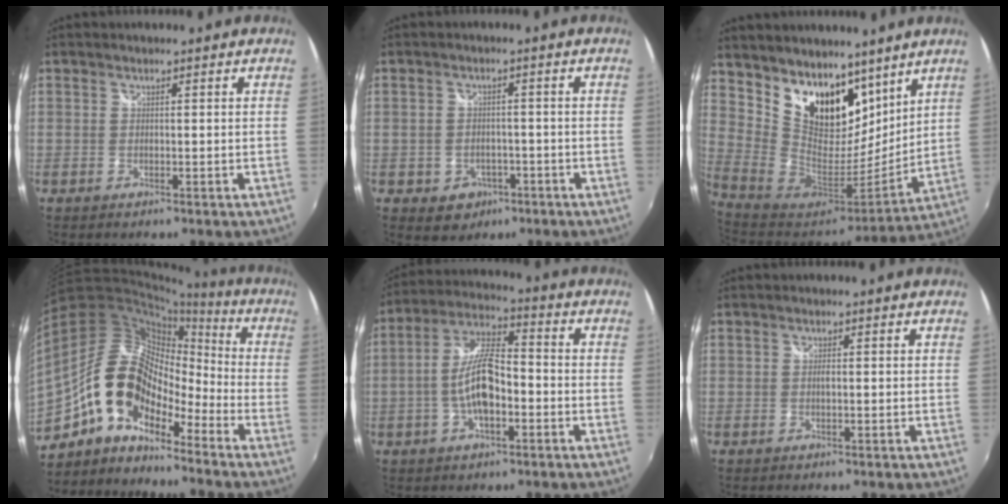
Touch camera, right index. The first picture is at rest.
{"total": 5.3, "force": [-2.3, 4.4, 1.6], "torque": [-0.045, 0.006, -0.022]}
{"total": 19.1, "force": [11.8, 11.6, 9.6], "torque": [-0.201, 0.003, 0.227]}
{"total": 14.5, "force": [-9.0, 7.7, 8.3], "torque": [-0.140, 0.011, -0.178]}
{"total": 10.7, "force": [-2.9, 4.1, 9.4], "torque": [-0.193, 0.010, -0.054]}
{"total": 0.8, "force": [-0.1, 0.2, 0.8], "torque": [-0.014, 0.001, -0.003]}